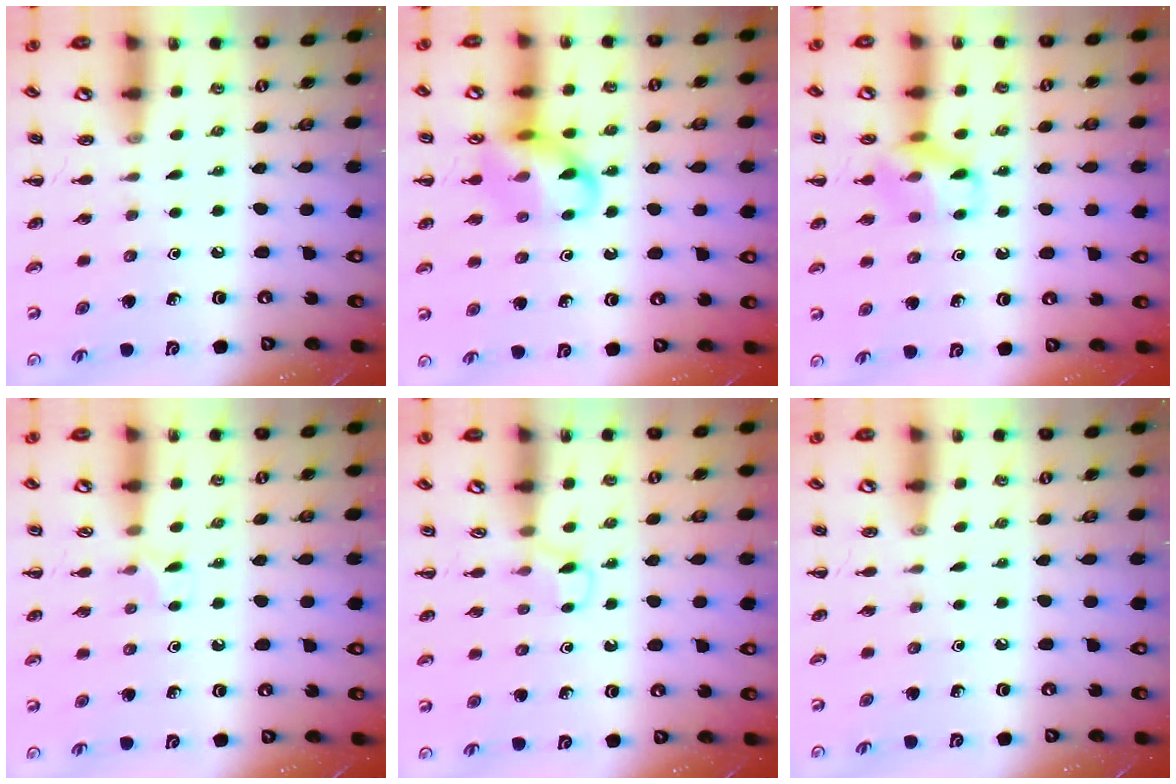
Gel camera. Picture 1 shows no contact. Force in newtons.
{"total": 12.3, "press": 12.1, "slide": 1.6}
{"total": 11.8, "press": 11.7, "slide": 1.1}
{"total": 5.6, "press": 5.2, "slide": 1.9}
{"total": 2.8, "press": 2.5, "slide": 1.1}
{"total": 0.0}